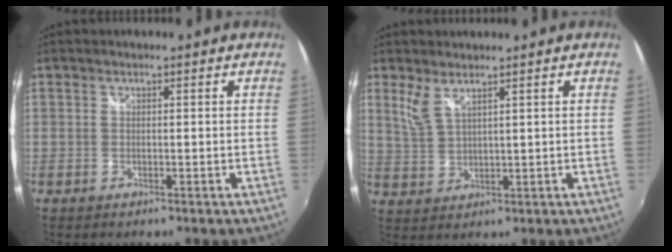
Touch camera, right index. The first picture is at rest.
{"total": 4.0, "force": [2.8, 1.2, 2.6], "torque": [-0.056, -0.003, 0.060]}